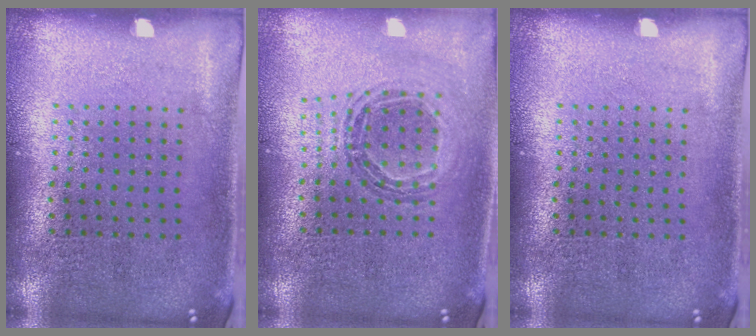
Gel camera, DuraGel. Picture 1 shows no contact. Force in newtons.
{"total": 0.9, "press": 0.9, "slide": 0.1}
{"total": 0.0}